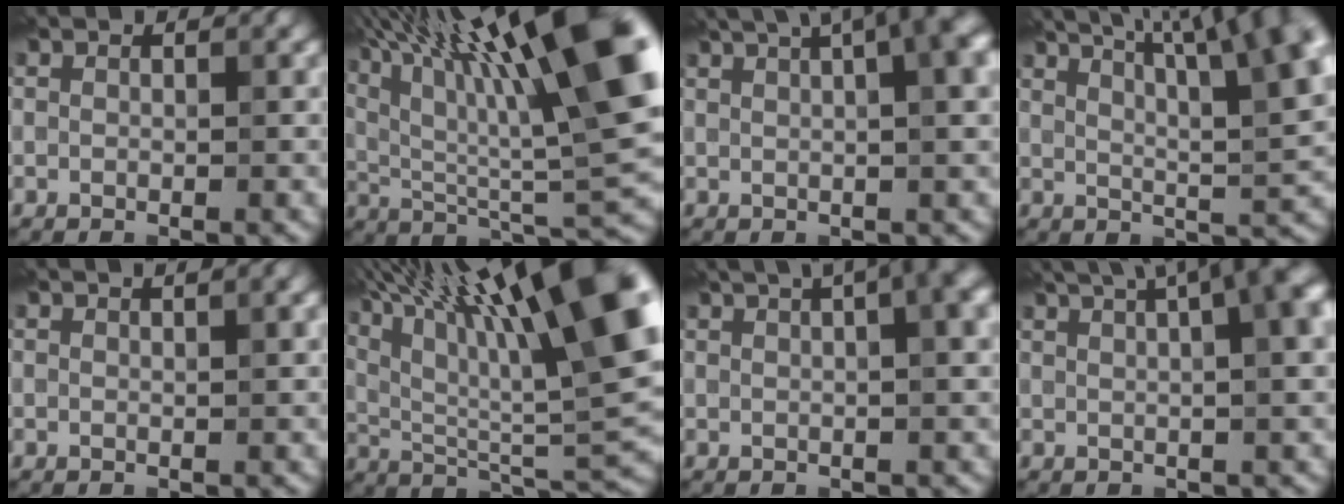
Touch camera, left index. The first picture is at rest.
{"total": 18.2, "force": [7.6, 5.0, 15.8], "torque": [-0.259, 0.037, 0.126]}
{"total": 13.5, "force": [6.8, 5.6, 10.3], "torque": [-0.109, 0.071, 0.070]}
{"total": 12.9, "force": [7.0, 3.6, 10.2], "torque": [-0.118, 0.031, 0.084]}
{"total": 1.6, "force": [0.9, 0.3, 1.3], "torque": [-0.012, 0.001, 0.011]}
{"total": 19.9, "force": [9.1, 6.0, 16.7], "torque": [-0.260, 0.059, 0.144]}
{"total": 12.3, "force": [6.1, 5.5, 9.2], "torque": [-0.087, 0.065, 0.058]}
{"total": 14.9, "force": [7.3, 6.2, 11.4], "torque": [-0.125, 0.081, 0.074]}